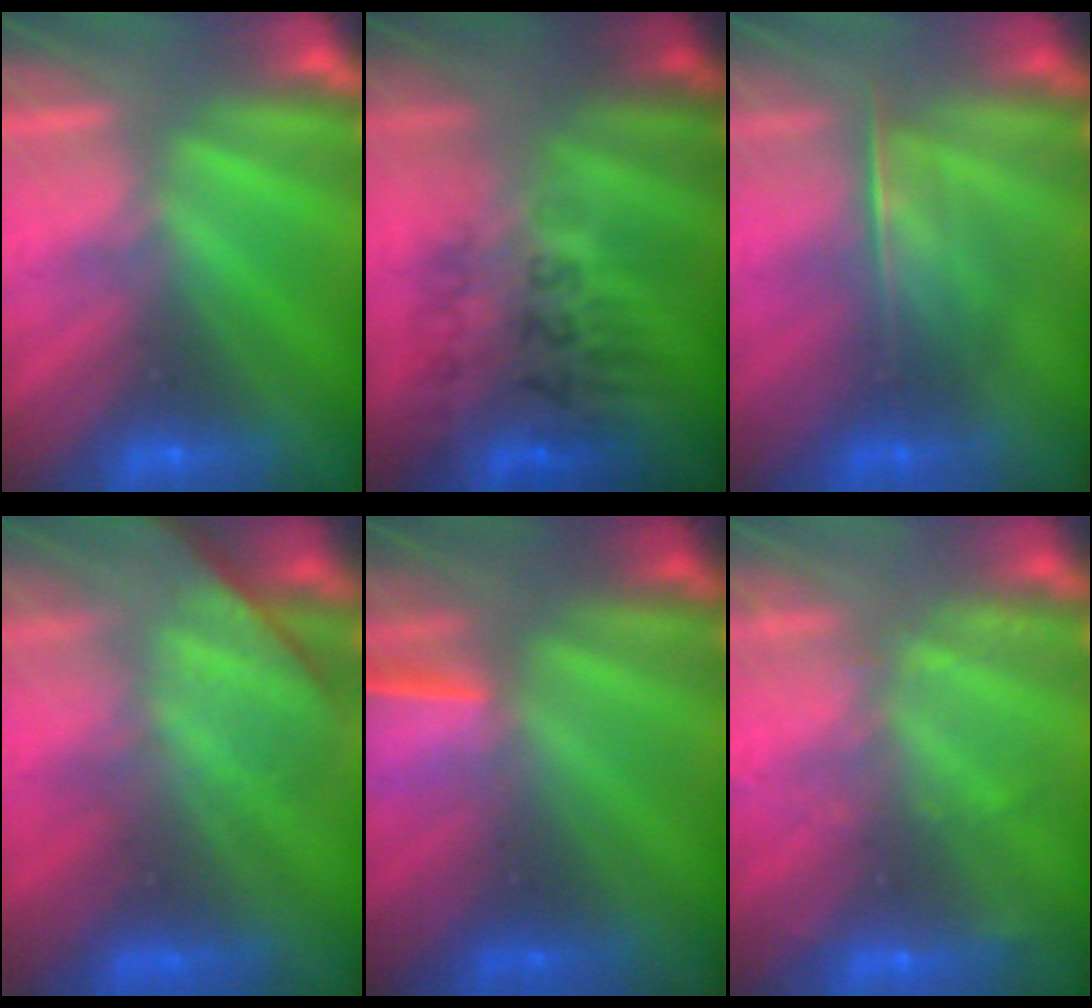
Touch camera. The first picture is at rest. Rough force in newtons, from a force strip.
{"total": 2.9}
{"total": 2.1}
{"total": 9.4}
{"total": 1.6}
{"total": 2.3}